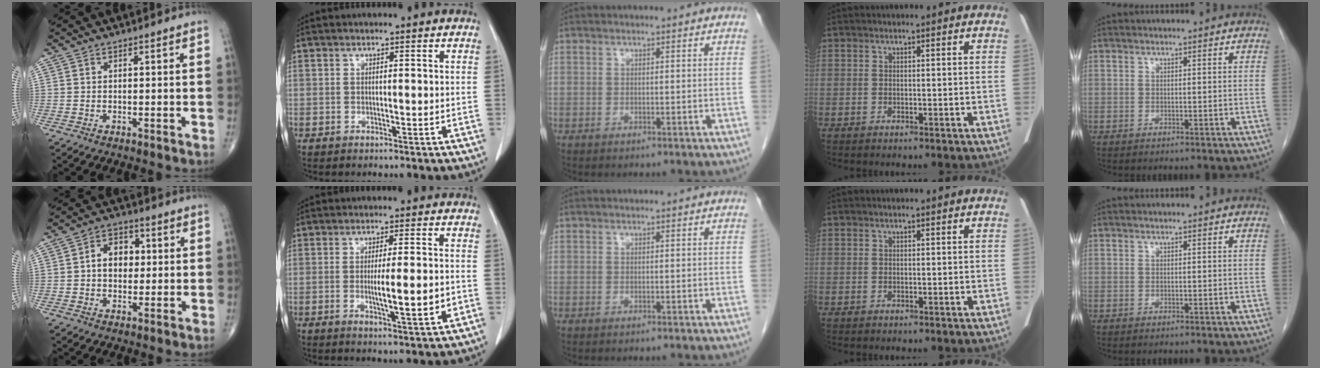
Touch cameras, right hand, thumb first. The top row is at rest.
{"thumb": {"total": 7.1, "force": [0.6, 5.2, 4.7], "torque": [-0.049, 0.016, 0.005]}, "index": {"total": 7.7, "force": [-1.5, 0.6, 7.5], "torque": [-0.118, -0.013, -0.022]}}